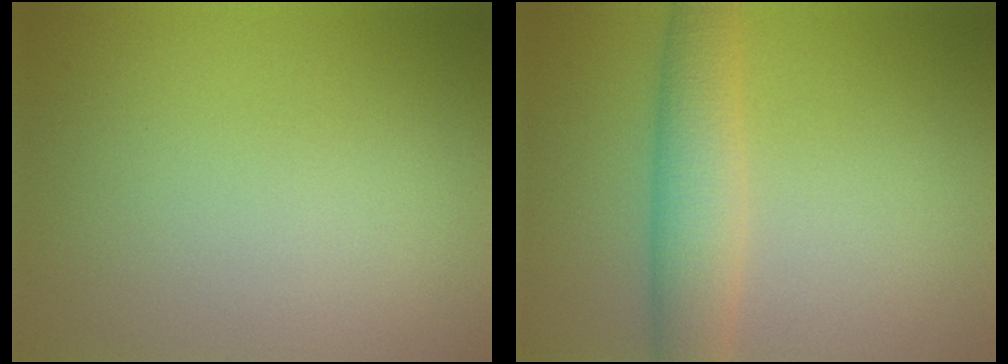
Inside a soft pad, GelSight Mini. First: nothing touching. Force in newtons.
{"total": 4.8, "press": 4.8, "slide": 0.1}